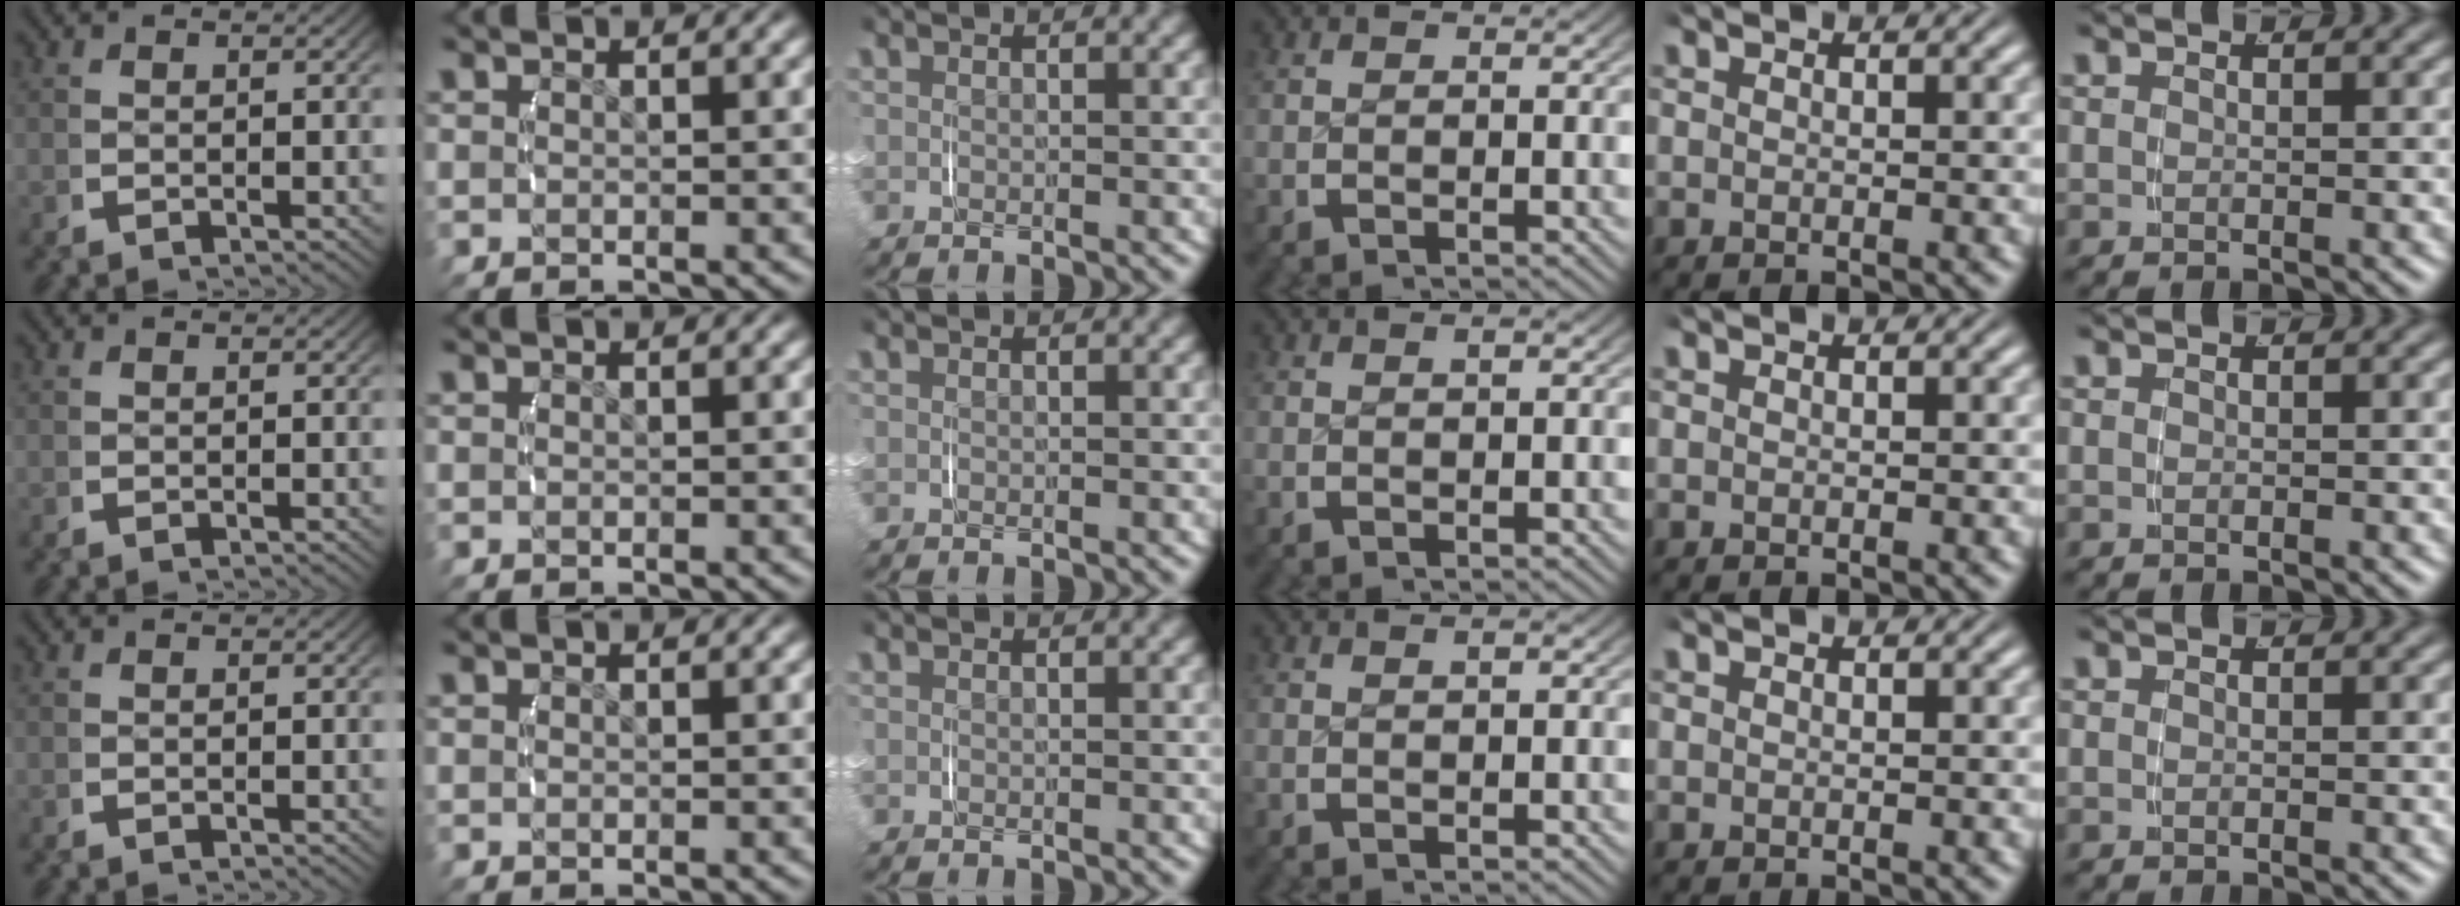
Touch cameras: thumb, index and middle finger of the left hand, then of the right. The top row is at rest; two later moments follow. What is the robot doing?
{"motion": "lift_and_place", "object": "small bumper sticker"}